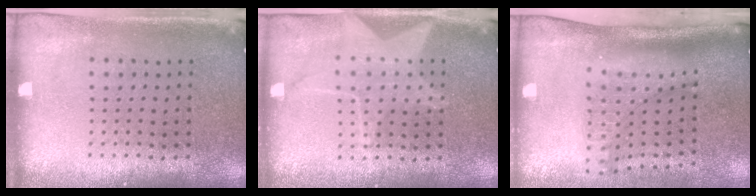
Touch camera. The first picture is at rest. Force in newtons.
{"total": 1.3, "press": 1.3, "slide": 0.1}
{"total": 2.1, "press": 1.5, "slide": 1.4}